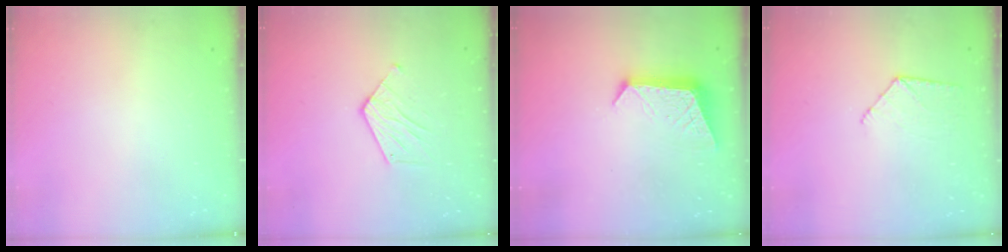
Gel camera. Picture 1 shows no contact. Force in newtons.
{"total": 7.6, "press": 7.5, "slide": 0.4}
{"total": 9.3, "press": 9.2, "slide": 0.8}
{"total": 6.4, "press": 6.4, "slide": 0.6}